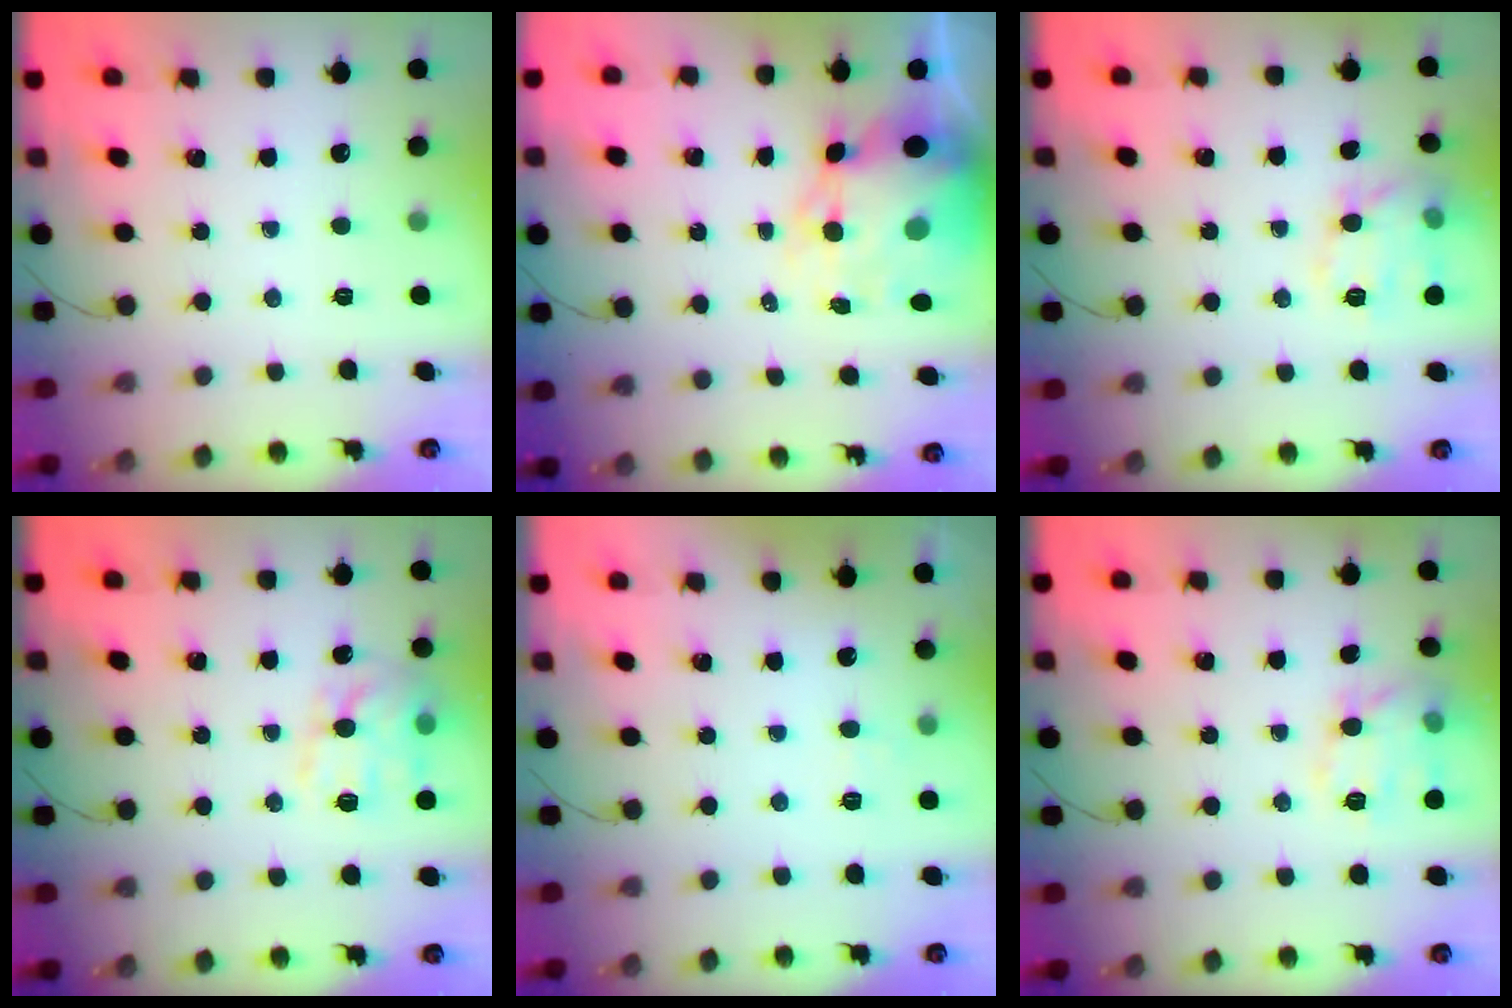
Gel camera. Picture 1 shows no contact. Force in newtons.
{"total": 12.2, "press": 11.8, "slide": 3.1}
{"total": 10.2, "press": 10.2, "slide": 0.1}
{"total": 12.9, "press": 12.9, "slide": 0.2}
{"total": 3.0, "press": 2.6, "slide": 1.5}
{"total": 10.2, "press": 10.2, "slide": 0.1}